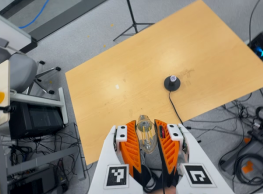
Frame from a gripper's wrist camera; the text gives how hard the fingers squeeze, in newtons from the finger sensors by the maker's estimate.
{"total": 20.3, "left": 22.6, "right": 18.1}